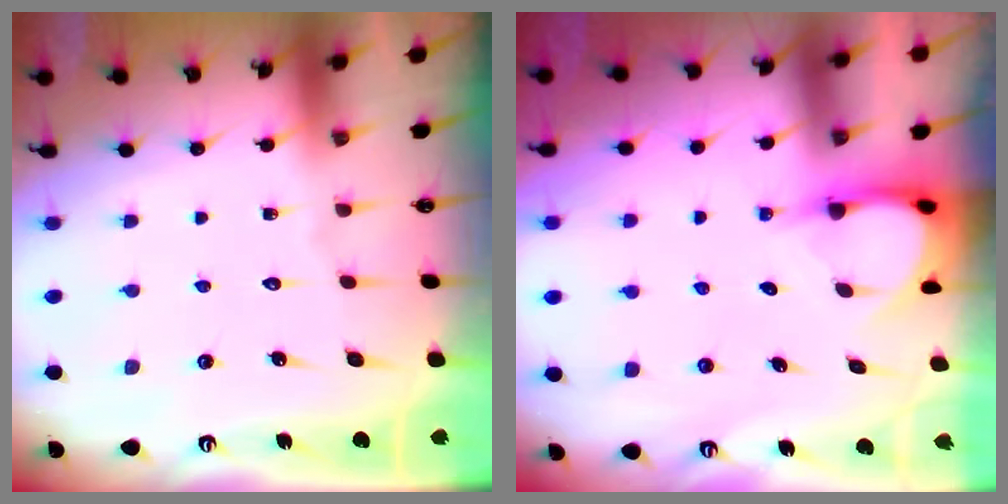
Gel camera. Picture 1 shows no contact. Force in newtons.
{"total": 4.0, "press": 4.0, "slide": 0.2}